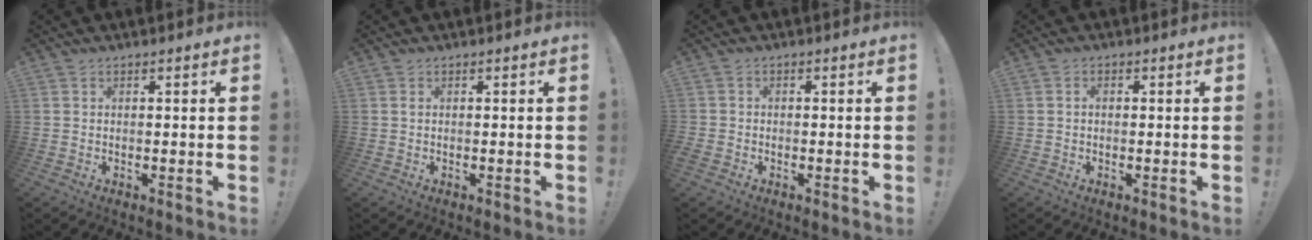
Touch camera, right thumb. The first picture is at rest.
{"total": 0.8, "force": [0.2, 0.3, 0.8], "torque": [-0.017, 0.004, 0.002]}
{"total": 1.4, "force": [-0.9, 1.0, 0.3], "torque": [-0.009, 0.005, -0.015]}
{"total": 1.1, "force": [-0.1, 0.8, 0.8], "torque": [-0.019, 0.004, -0.002]}